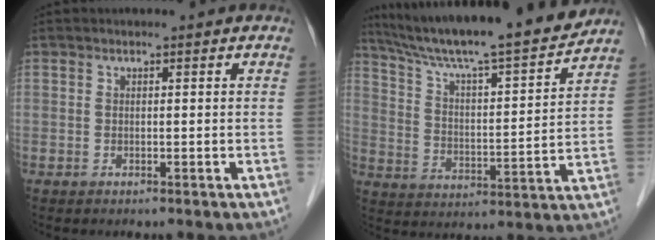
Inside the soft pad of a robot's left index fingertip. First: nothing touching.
{"total": 19.2, "force": [17.0, 0.2, 8.8], "torque": [-0.148, -0.010, 0.263]}